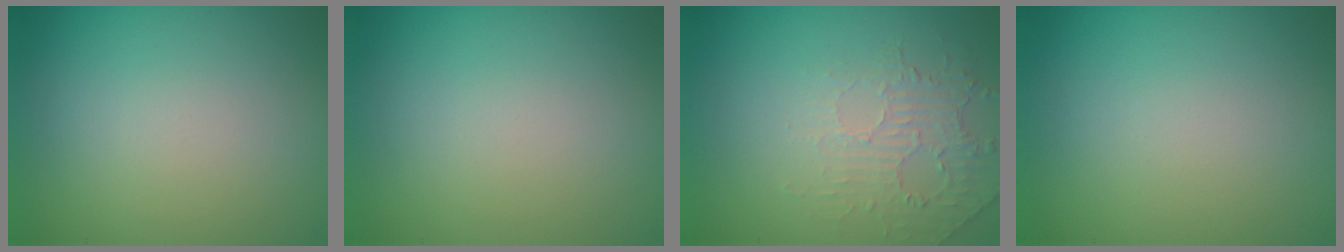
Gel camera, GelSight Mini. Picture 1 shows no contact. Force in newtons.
{"total": 0.0}
{"total": 2.0, "press": 0.9, "slide": 1.8}
{"total": 0.0}